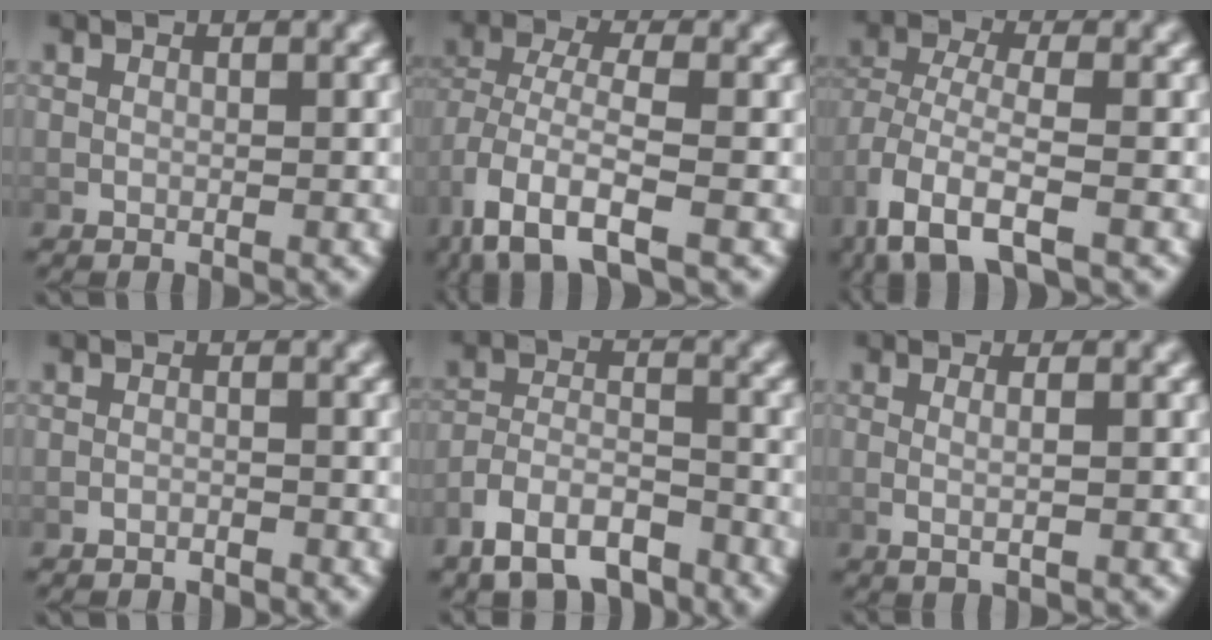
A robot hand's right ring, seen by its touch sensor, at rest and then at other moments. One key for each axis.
{"total": 4.8, "fx": -2.0, "fy": 2.2, "fz": 3.8, "tx": -0.101, "ty": -0.035, "tz": -0.012}
{"total": 4.1, "fx": -1.5, "fy": 2.0, "fz": 3.2, "tx": -0.094, "ty": -0.033, "tz": -0.008}
{"total": 1.7, "fx": -1.7, "fy": 0.1, "fz": 0.0, "tx": -0.005, "ty": -0.005, "tz": -0.026}
{"total": 7.5, "fx": -6.1, "fy": 3.5, "fz": 2.5, "tx": -0.048, "ty": -0.023, "tz": -0.101}
{"total": 1.5, "fx": -0.1, "fy": 0.0, "fz": 1.5, "tx": -0.032, "ty": -0.003, "tz": 0.001}